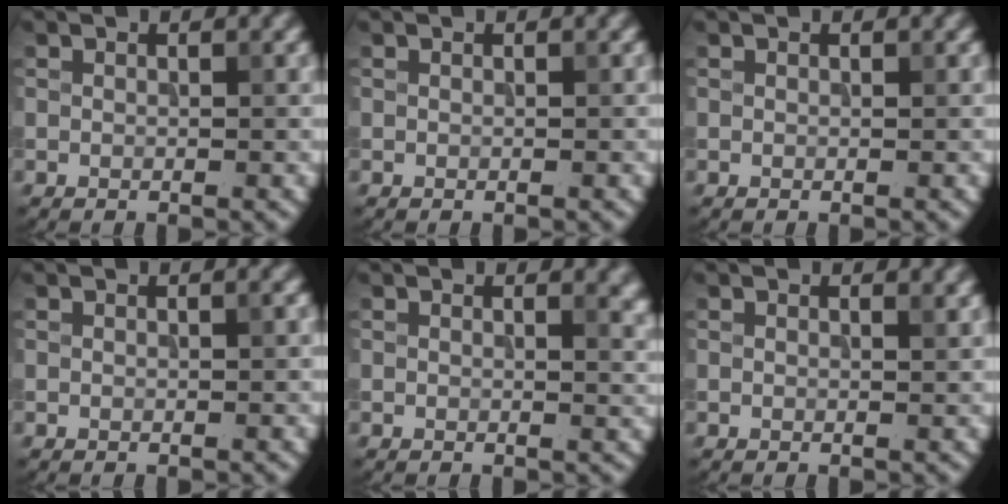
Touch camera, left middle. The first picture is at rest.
{"total": 0.0}
{"total": 0.0}
{"total": 0.0}
{"total": 1.5, "force": [1.0, 0.6, 1.0], "torque": [-0.013, -0.007, 0.017]}
{"total": 0.6, "force": [0.4, 0.2, 0.3], "torque": [-0.006, -0.001, 0.008]}